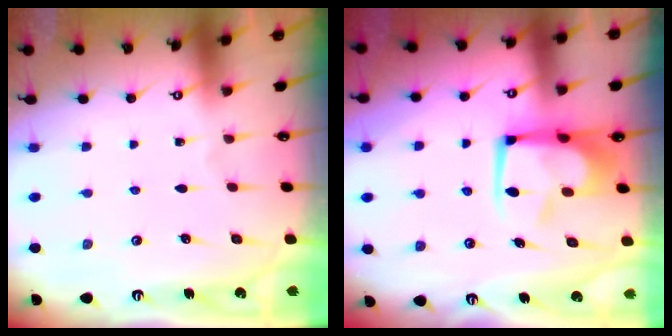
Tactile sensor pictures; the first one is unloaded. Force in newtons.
{"total": 11.3, "press": 11.2, "slide": 1.4}